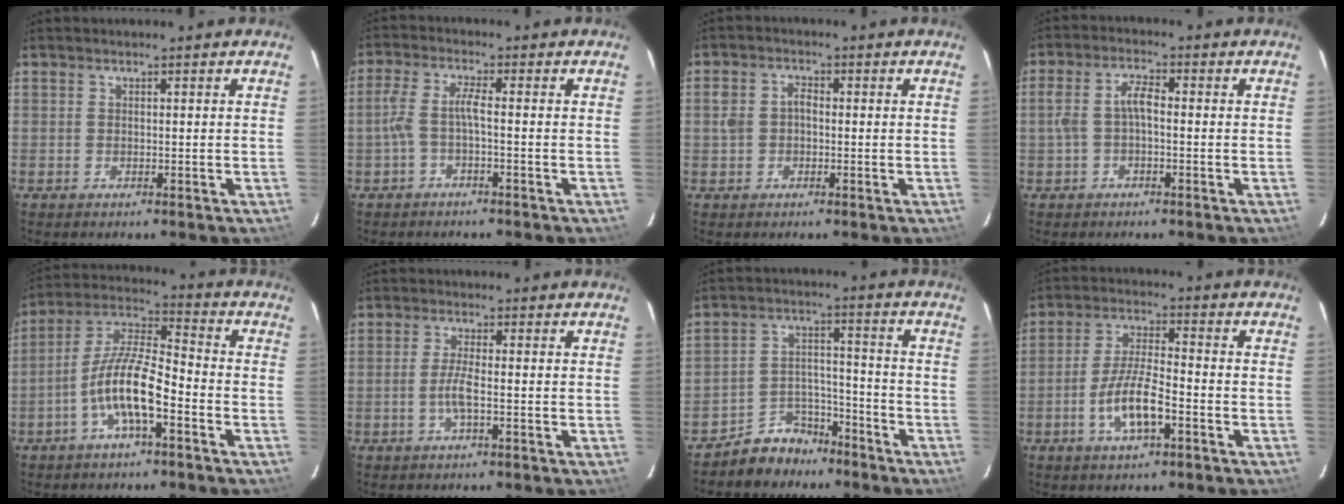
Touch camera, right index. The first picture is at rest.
{"total": 3.8, "force": [-1.5, 0.2, 3.5], "torque": [-0.083, 0.007, -0.030]}
{"total": 3.6, "force": [-0.5, 2.9, 2.1], "torque": [-0.044, 0.012, -0.008]}
{"total": 4.4, "force": [-0.9, 1.8, 4.0], "torque": [-0.086, 0.014, -0.016]}
{"total": 10.8, "force": [-4.7, 2.5, 9.4], "torque": [-0.196, 0.005, -0.093]}
{"total": 3.4, "force": [-1.1, -0.1, 3.2], "torque": [-0.065, -0.003, -0.023]}
{"total": 8.3, "force": [-6.8, 4.7, 0.7], "torque": [-0.023, 0.036, -0.109]}
{"total": 8.5, "force": [-3.7, 2.1, 7.4], "torque": [-0.150, -0.001, -0.066]}